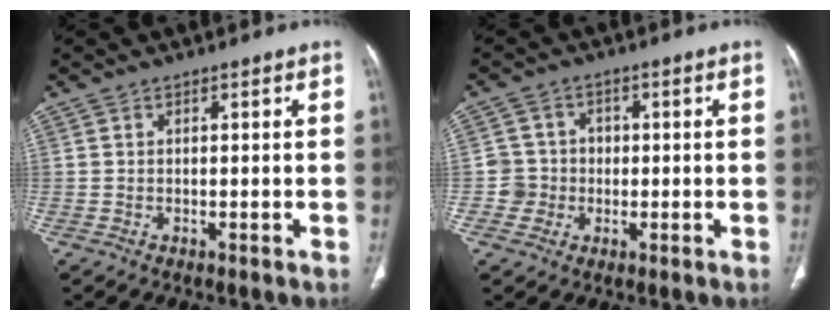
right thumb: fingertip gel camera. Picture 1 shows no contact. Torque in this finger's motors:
{"motor_torque": [-0.10, 0.24, -0.04, 0.43, -0.04]}